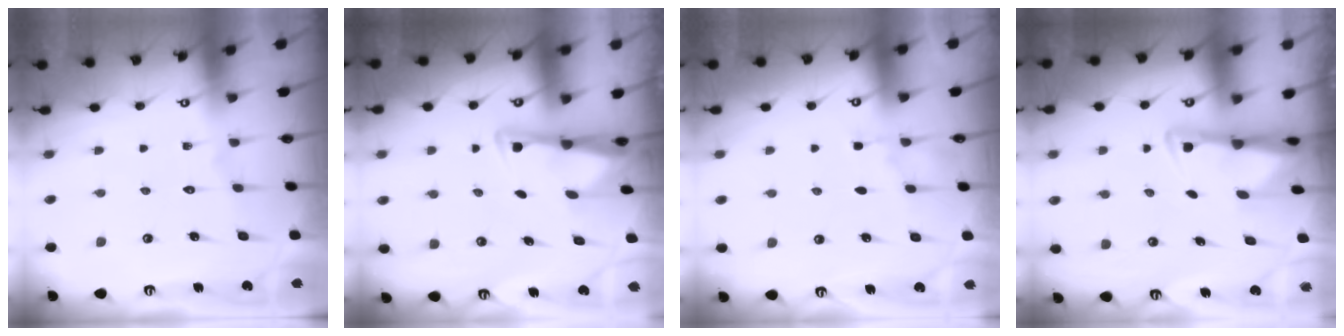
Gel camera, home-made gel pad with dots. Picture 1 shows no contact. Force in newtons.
{"total": 2.9, "press": 2.8, "slide": 0.5}
{"total": 2.7, "press": 2.7, "slide": 0.4}
{"total": 2.7, "press": 2.6, "slide": 0.5}